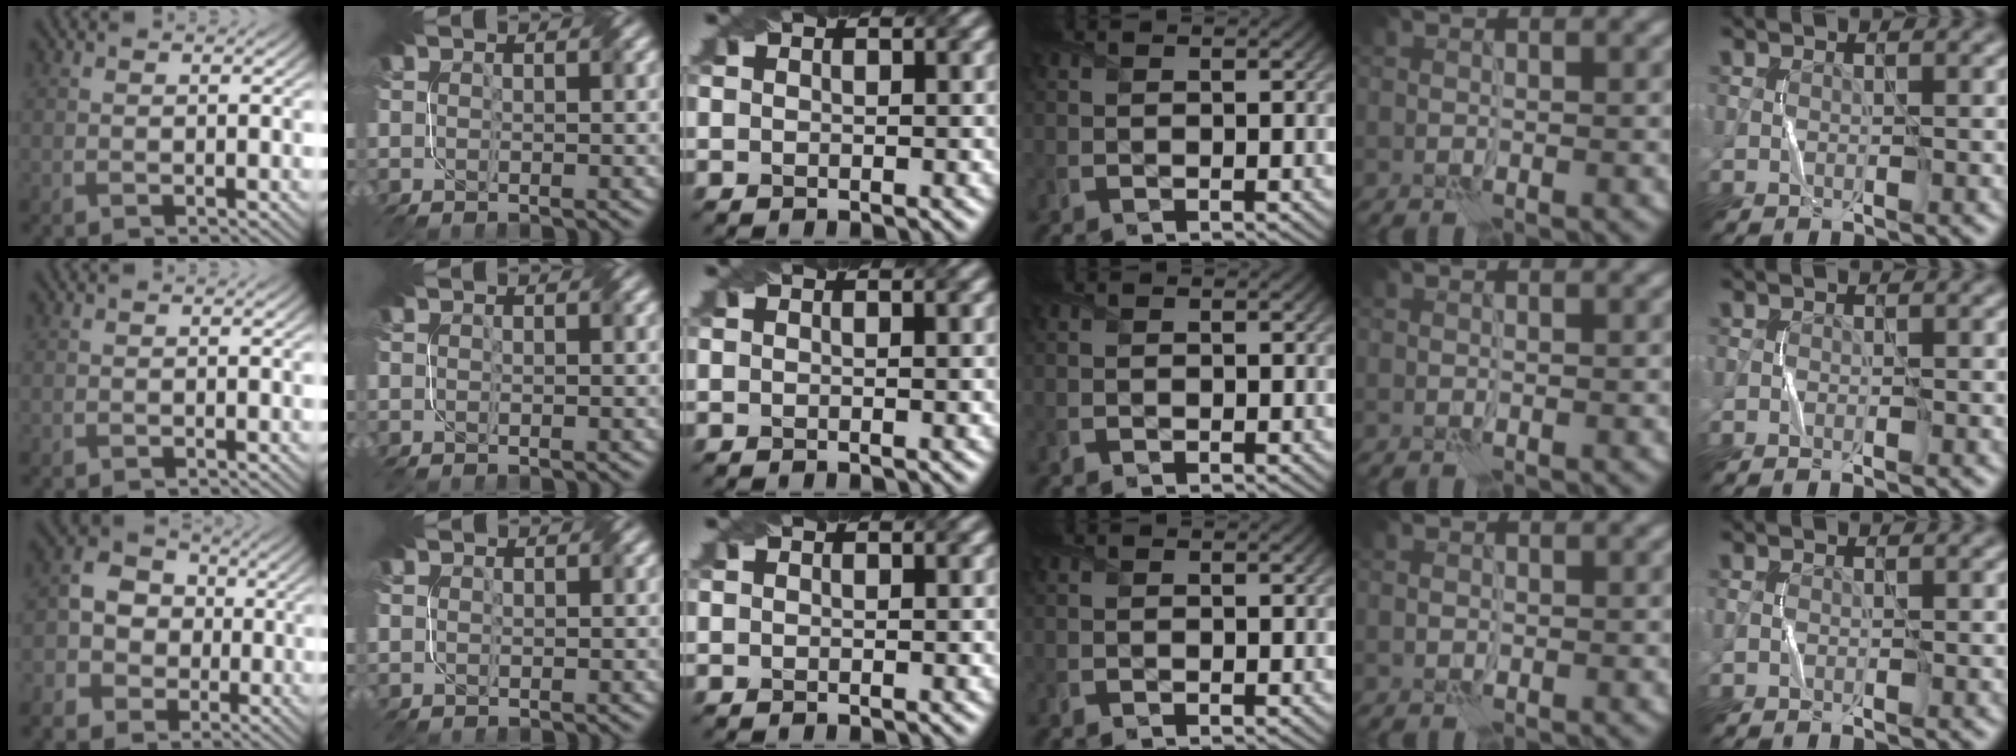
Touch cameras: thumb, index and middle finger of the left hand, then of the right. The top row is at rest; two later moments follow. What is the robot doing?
{"motion": "fold", "object": "netting"}